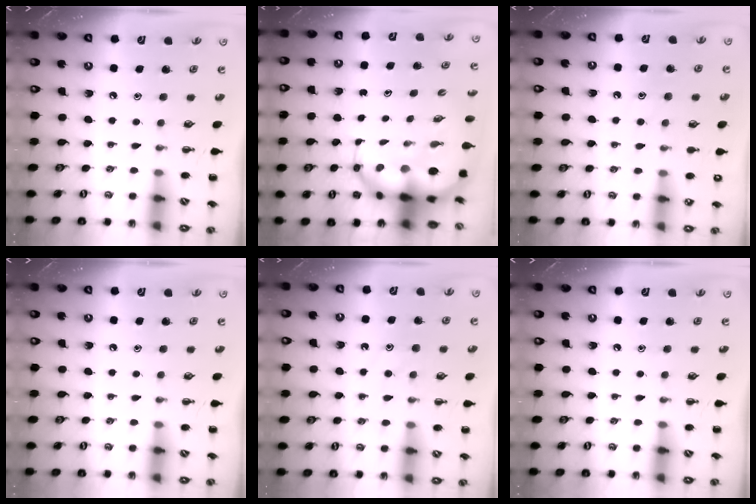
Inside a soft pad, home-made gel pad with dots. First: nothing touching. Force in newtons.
{"total": 11.3, "press": 10.9, "slide": 3.2}
{"total": 8.2, "press": 8.1, "slide": 1.2}
{"total": 0.0}
{"total": 10.2, "press": 10.2, "slide": 0.8}
{"total": 0.0}